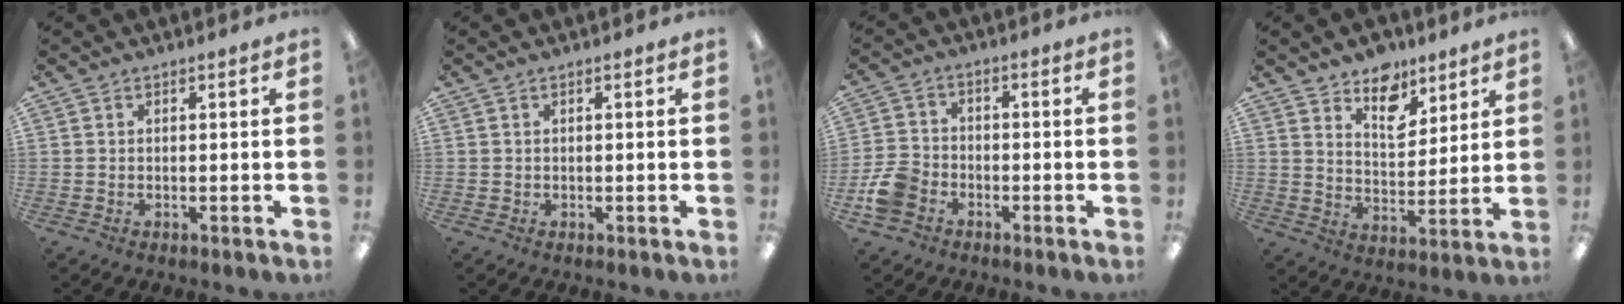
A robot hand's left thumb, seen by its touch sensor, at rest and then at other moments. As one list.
[{"total": 0.0}, {"total": 7.2, "force": [-3.6, 5.3, 3.4], "torque": [-0.076, 0.021, -0.067]}, {"total": 9.8, "force": [7.4, 5.3, 3.6], "torque": [-0.041, -0.051, 0.132]}]